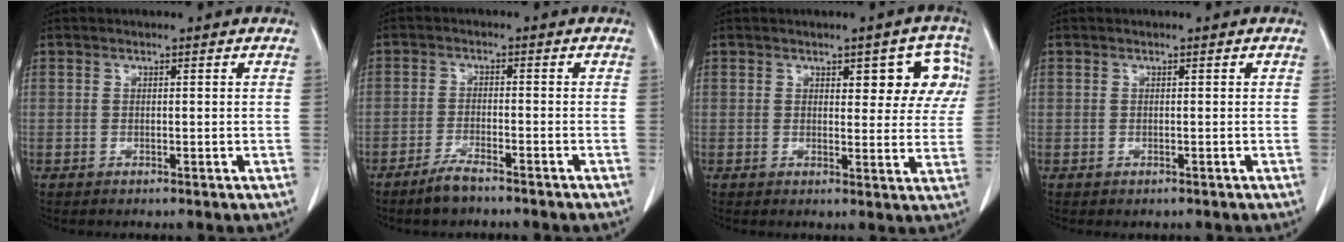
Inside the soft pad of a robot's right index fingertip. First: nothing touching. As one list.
[{"total": 4.3, "force": [-3.5, 0.6, 2.5], "torque": [-0.048, -0.004, -0.058]}, {"total": 7.2, "force": [2.7, 3.1, 6.0], "torque": [-0.049, 0.016, 0.029]}, {"total": 0.8, "force": [-0.3, 0.7, 0.0], "torque": [-0.001, 0.006, -0.004]}]